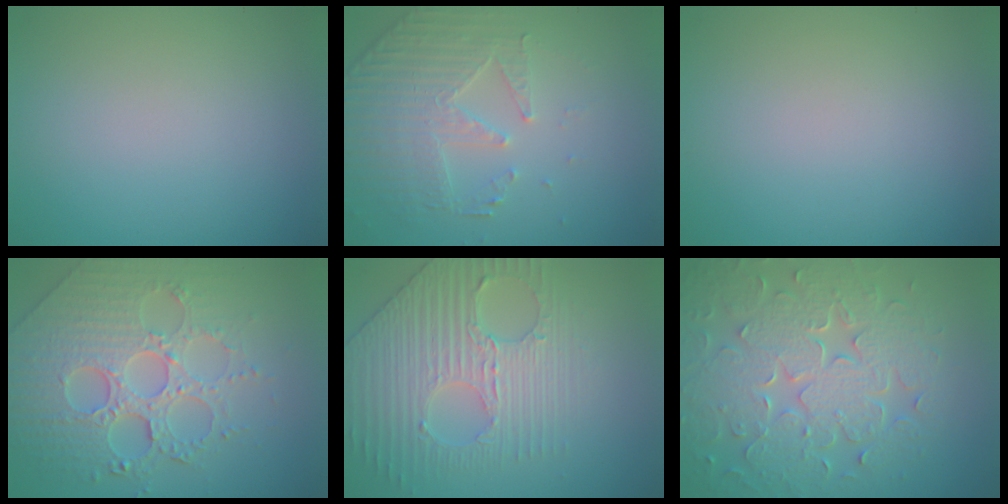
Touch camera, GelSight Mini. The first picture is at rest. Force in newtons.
{"total": 4.9, "press": 3.7, "slide": 3.3}
{"total": 0.0}
{"total": 8.1, "press": 6.0, "slide": 5.4}
{"total": 4.5, "press": 4.4, "slide": 1.0}
{"total": 8.7, "press": 6.3, "slide": 6.0}